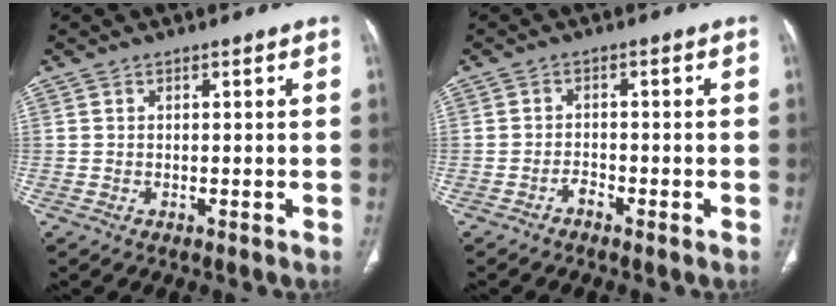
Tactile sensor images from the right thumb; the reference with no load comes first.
{"total": 1.5, "force": [-1.3, 0.5, 0.6], "torque": [-0.012, 0.009, -0.024]}